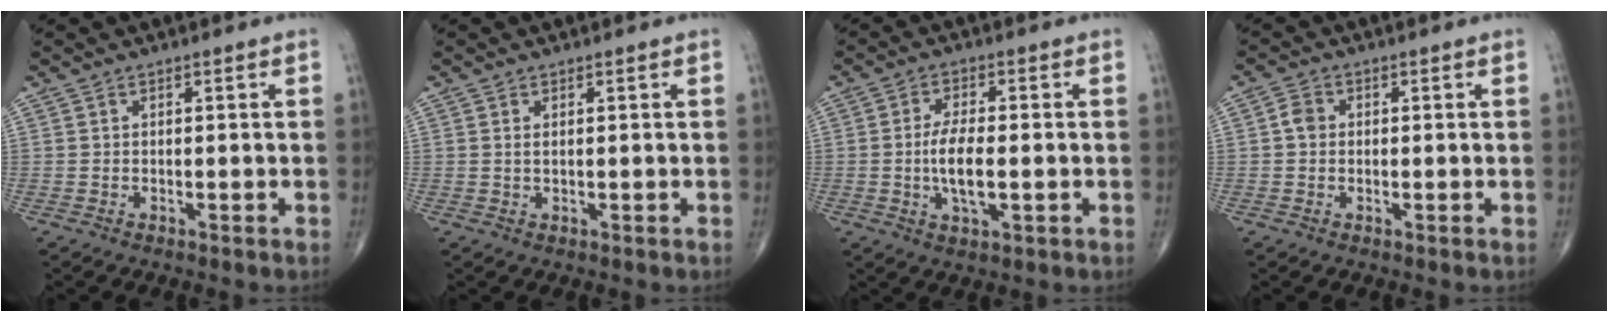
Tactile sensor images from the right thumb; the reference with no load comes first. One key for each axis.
{"total": 0.7, "fx": 0.3, "fy": 0.2, "fz": 0.6, "tx": -0.012, "ty": -0.001, "tz": 0.006}
{"total": 7.2, "fx": -0.9, "fy": 2.8, "fz": 6.5, "tx": -0.128, "ty": -0.002, "tz": -0.018}
{"total": 2.4, "fx": 0.1, "fy": 2.0, "fz": 1.3, "tx": -0.018, "ty": 0.005, "tz": -0.004}